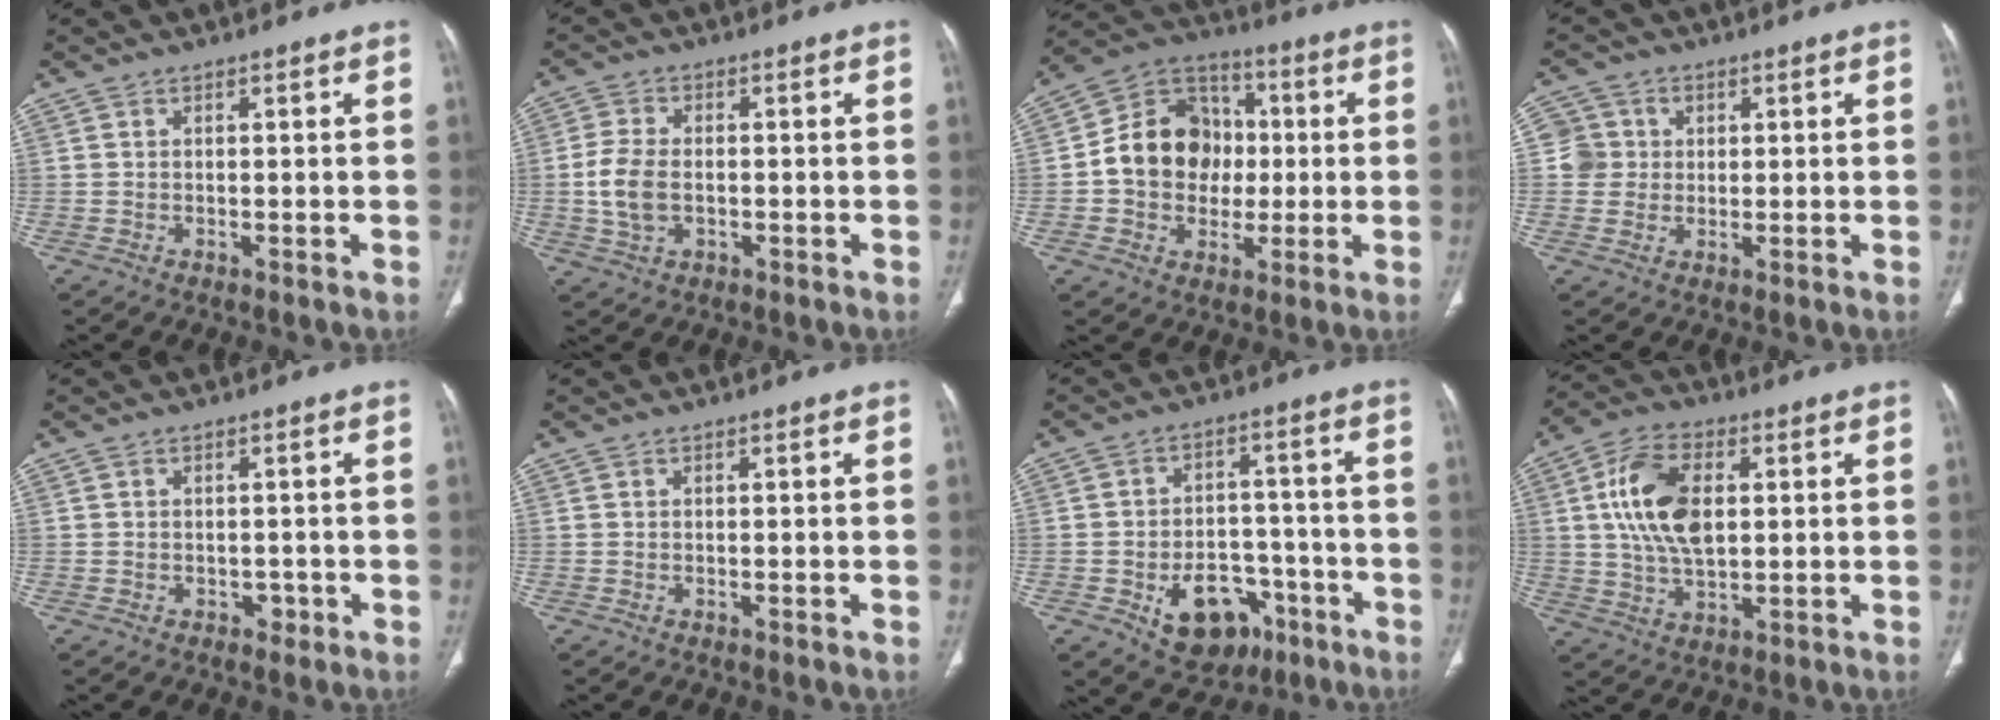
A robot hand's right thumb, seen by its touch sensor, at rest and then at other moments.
{"total": 6.8, "force": [-0.8, 4.4, 5.1], "torque": [-0.113, 0.006, -0.016]}
{"total": 15.6, "force": [-0.1, 12.9, 8.6], "torque": [-0.101, 0.029, -0.007]}
{"total": 5.2, "force": [0.8, 5.1, 0.6], "torque": [0.017, 0.005, 0.011]}
{"total": 1.5, "force": [-0.6, 1.2, 0.6], "torque": [0.000, 0.004, -0.007]}
{"total": 0.0}
{"total": 12.9, "force": [-5.7, 9.0, 7.2], "torque": [-0.067, 0.039, -0.072]}
{"total": 13.4, "force": [2.4, 7.7, 10.6], "torque": [-0.195, 0.004, 0.044]}